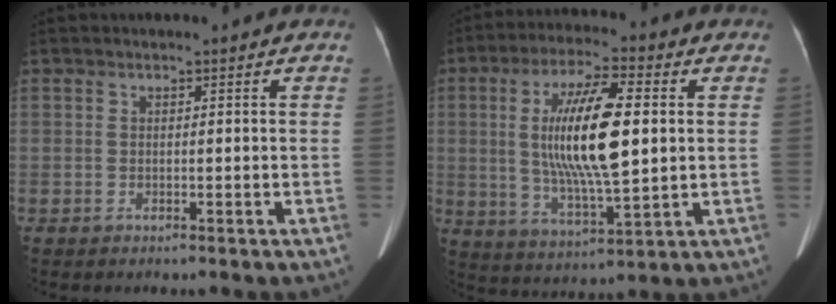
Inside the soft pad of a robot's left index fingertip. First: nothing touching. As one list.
[{"total": 14.5, "force": [1.5, 2.9, 14.2], "torque": [-0.270, -0.004, 0.027]}]